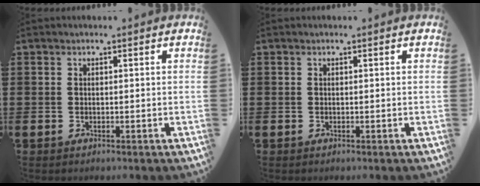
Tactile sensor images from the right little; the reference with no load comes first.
{"total": 0.0}